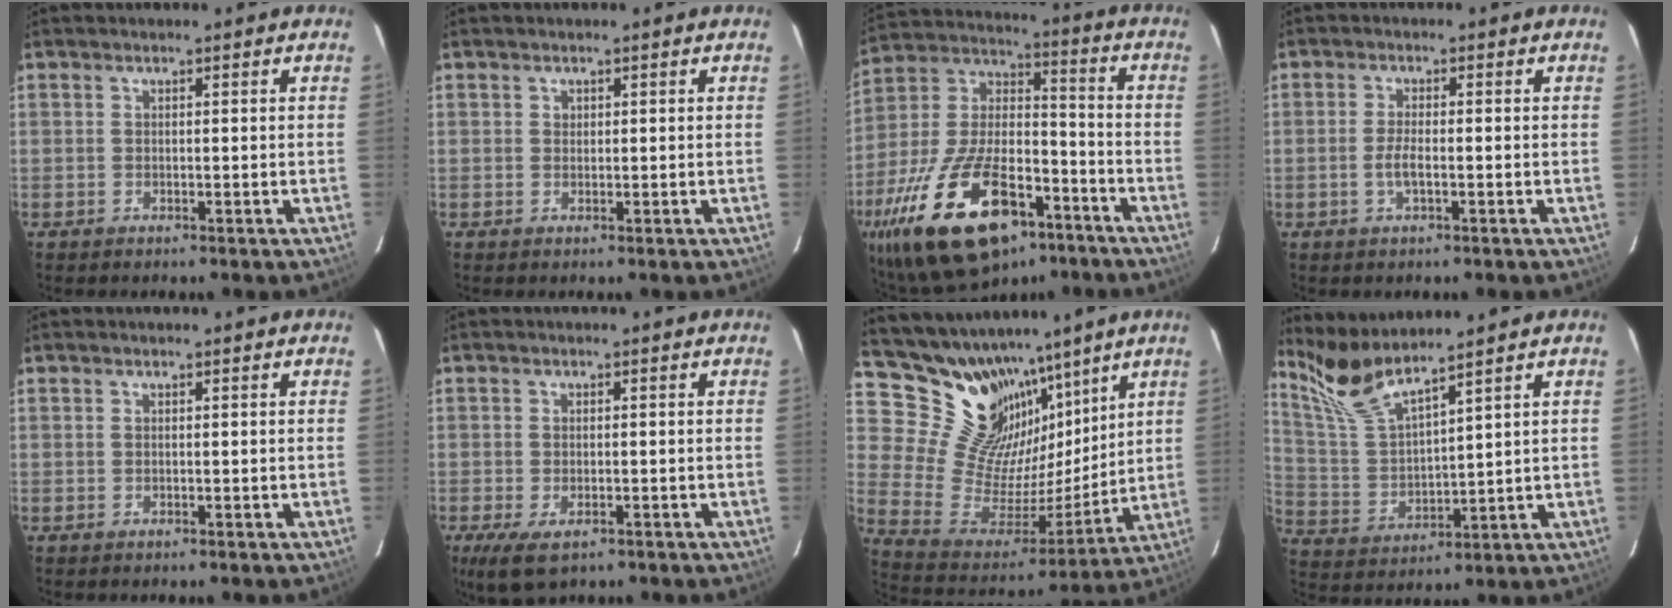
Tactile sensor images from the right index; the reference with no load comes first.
{"total": 0.7, "force": [0.3, 0.7, 0.0], "torque": [0.003, 0.003, 0.004]}
{"total": 27.0, "force": [-15.6, 12.8, 18.0], "torque": [-0.360, -0.008, -0.253]}
{"total": 2.6, "force": [-0.9, 0.5, 2.4], "torque": [-0.052, 0.000, -0.019]}
{"total": 0.0}
{"total": 6.2, "force": [-3.5, 3.0, 4.2], "torque": [-0.093, -0.024, -0.058]}
{"total": 18.6, "force": [13.8, 10.6, 6.5], "torque": [-0.146, -0.004, 0.270]}
{"total": 8.9, "force": [8.1, 0.0, 3.8], "torque": [-0.081, -0.012, 0.176]}